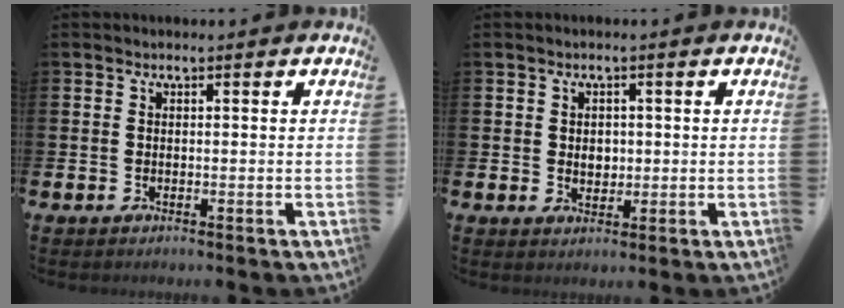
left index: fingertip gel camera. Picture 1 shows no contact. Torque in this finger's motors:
{"motor_torque": [0.10, 0.05, 0.05, 0.03]}